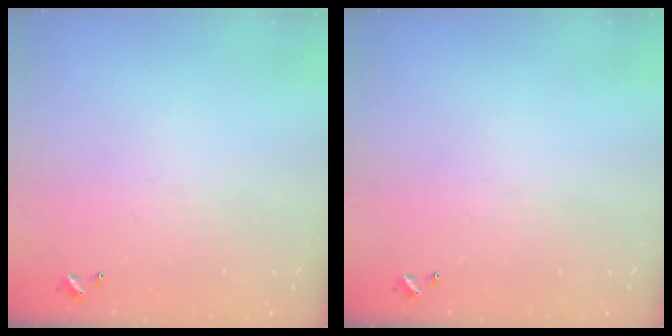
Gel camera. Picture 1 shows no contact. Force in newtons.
{"total": 0.0}